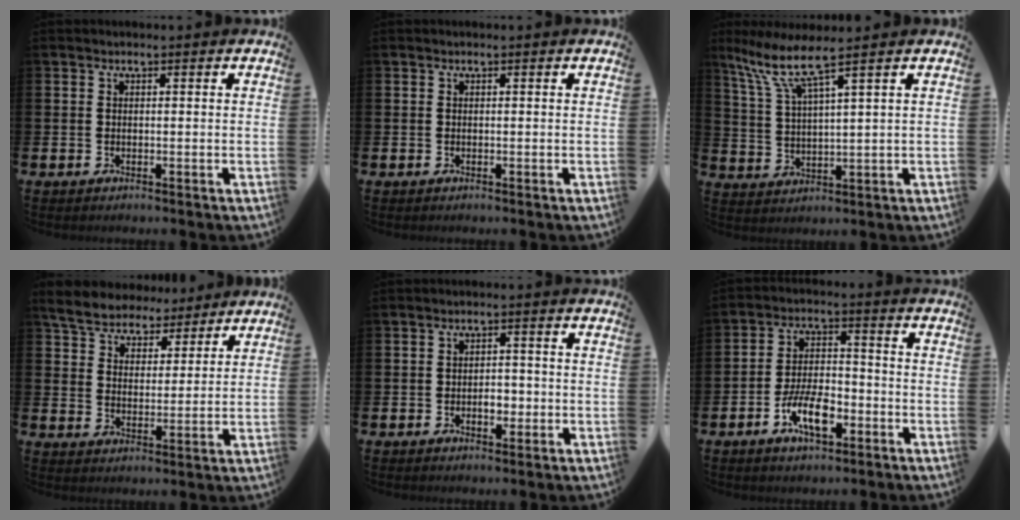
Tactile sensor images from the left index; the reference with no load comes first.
{"total": 0.0}
{"total": 7.0, "force": [5.2, 0.6, 4.6], "torque": [-0.111, -0.017, 0.087]}
{"total": 6.1, "force": [5.8, 2.0, 0.6], "torque": [-0.043, -0.029, 0.104]}
{"total": 2.3, "force": [-0.7, 1.5, 1.6], "torque": [-0.011, -0.004, -0.019]}
{"total": 7.1, "force": [-3.1, 3.2, 5.5], "torque": [-0.104, 0.003, -0.060]}